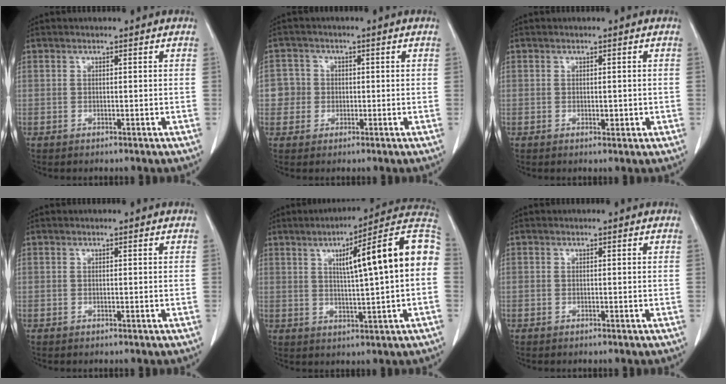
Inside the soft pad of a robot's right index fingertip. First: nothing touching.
{"total": 3.6, "force": [-0.1, 3.6, 0.1], "torque": [0.012, 0.012, -0.003]}
{"total": 1.4, "force": [-0.1, 0.8, 1.1], "torque": [-0.012, -0.001, 0.003]}
{"total": 0.0}
{"total": 16.4, "force": [2.7, 0.8, 16.1], "torque": [-0.221, 0.035, 0.030]}
{"total": 0.0}